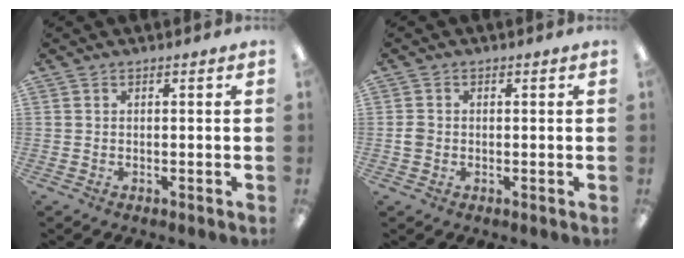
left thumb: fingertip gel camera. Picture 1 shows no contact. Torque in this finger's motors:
{"motor_torque": [0.15, 0.13, 0.20, -0.14, -0.01]}